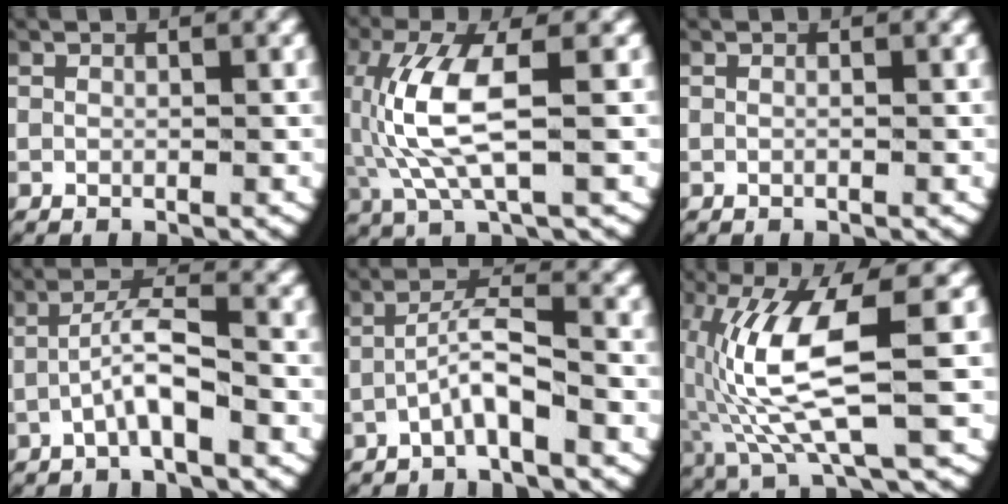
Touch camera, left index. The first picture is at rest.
{"total": 6.3, "force": [0.1, 2.0, 6.0], "torque": [-0.146, -0.007, 0.013]}
{"total": 0.0}
{"total": 3.3, "force": [-1.3, 0.8, 3.0], "torque": [-0.058, 0.006, -0.025]}
{"total": 2.9, "force": [-1.2, 0.6, 2.6], "torque": [-0.050, 0.007, -0.024]}
{"total": 9.0, "force": [-0.6, 3.0, 8.4], "torque": [-0.178, -0.012, 0.006]}